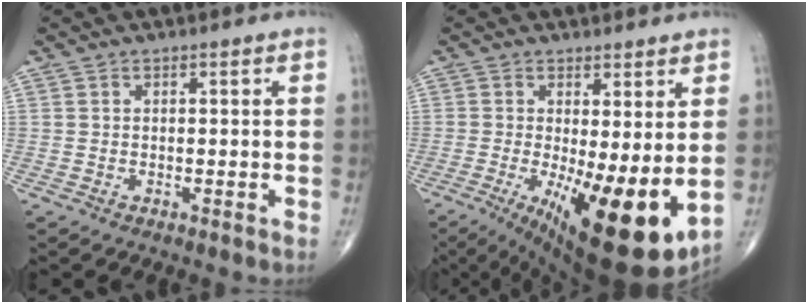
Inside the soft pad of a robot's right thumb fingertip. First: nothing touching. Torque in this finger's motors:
{"motor_torque": [1.76, 3.25, 0.22, -0.12, 0.48]}